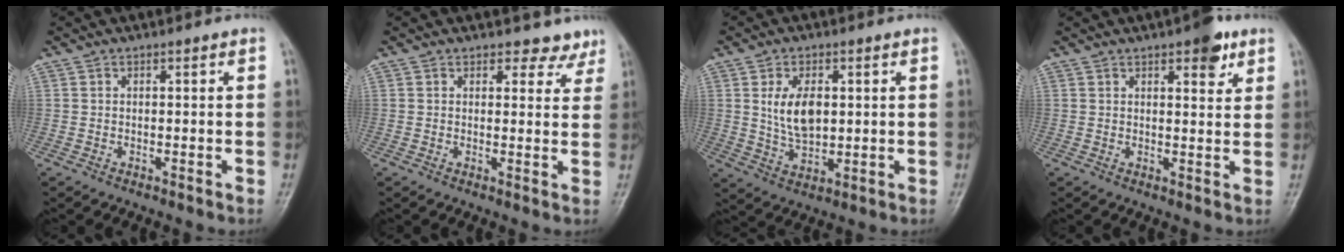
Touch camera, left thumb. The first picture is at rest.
{"total": 4.5, "force": [3.9, 2.3, 0.1], "torque": [0.030, -0.026, 0.032]}
{"total": 8.3, "force": [1.4, 4.9, 6.5], "torque": [-0.103, -0.009, 0.034]}
{"total": 5.7, "force": [3.3, 2.2, 4.0], "torque": [-0.036, -0.013, 0.038]}